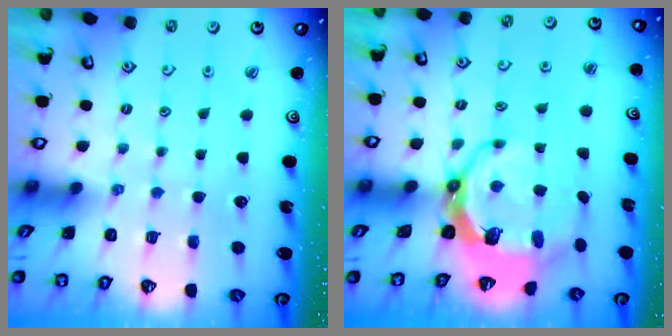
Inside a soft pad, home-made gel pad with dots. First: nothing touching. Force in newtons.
{"total": 10.7, "press": 9.4, "slide": 5.1}